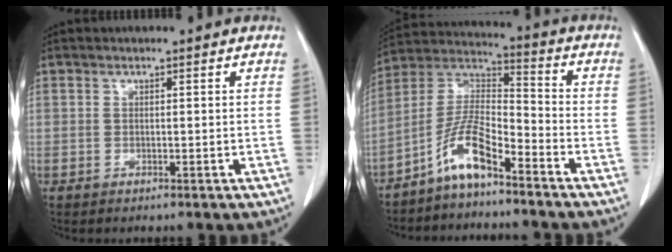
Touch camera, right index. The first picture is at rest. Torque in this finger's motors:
{"motor_torque": [1.07, -1.07, 0.33, 0.16]}